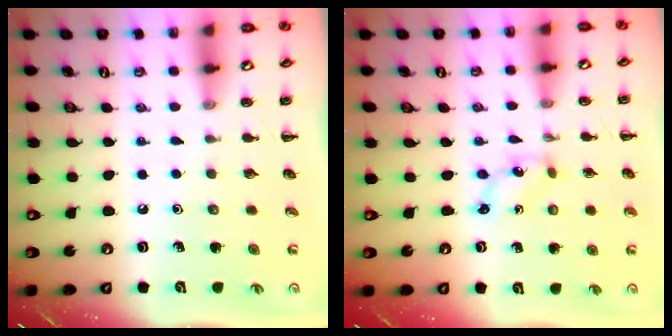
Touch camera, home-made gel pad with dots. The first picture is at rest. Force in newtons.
{"total": 1.1, "press": 1.1, "slide": 0.1}